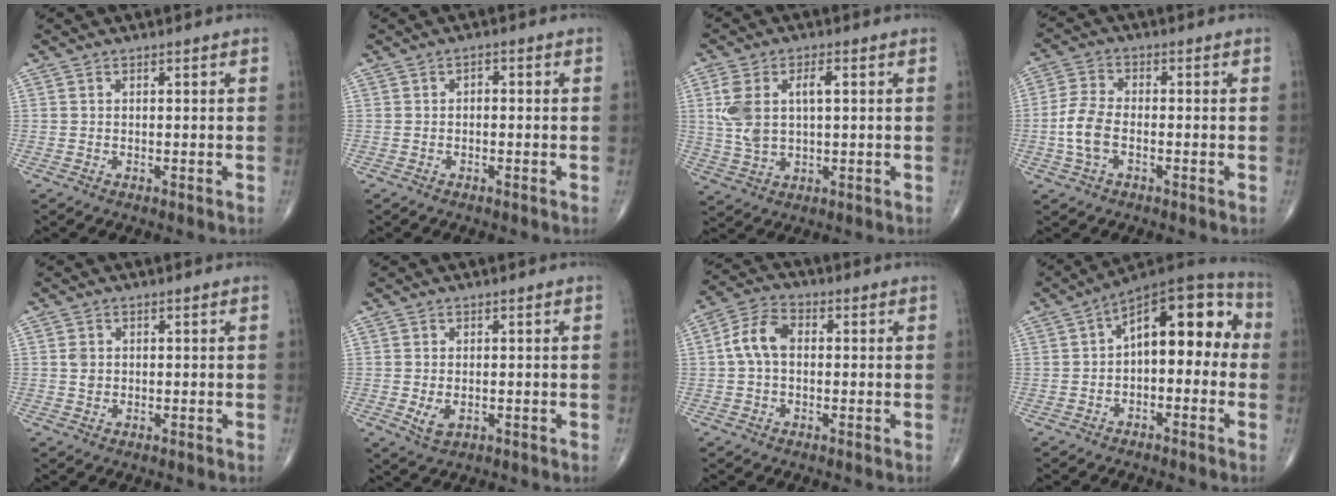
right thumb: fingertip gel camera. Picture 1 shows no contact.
{"total": 1.3, "force": [-0.1, 0.8, 1.0], "torque": [-0.003, 0.006, -0.009]}
{"total": 9.7, "force": [1.7, 5.0, 8.1], "torque": [-0.174, 0.012, 0.040]}
{"total": 6.8, "force": [-1.7, 3.9, 5.4], "torque": [-0.119, 0.017, -0.038]}
{"total": 1.8, "force": [0.2, 1.5, 1.0], "torque": [-0.011, 0.001, 0.007]}
{"total": 3.0, "force": [-0.4, 1.8, 2.3], "torque": [-0.041, -0.007, -0.002]}
{"total": 7.0, "force": [0.3, 4.6, 5.3], "torque": [-0.104, 0.024, -0.003]}
{"total": 15.1, "force": [0.7, 7.8, 12.9], "torque": [-0.144, 0.049, -0.004]}